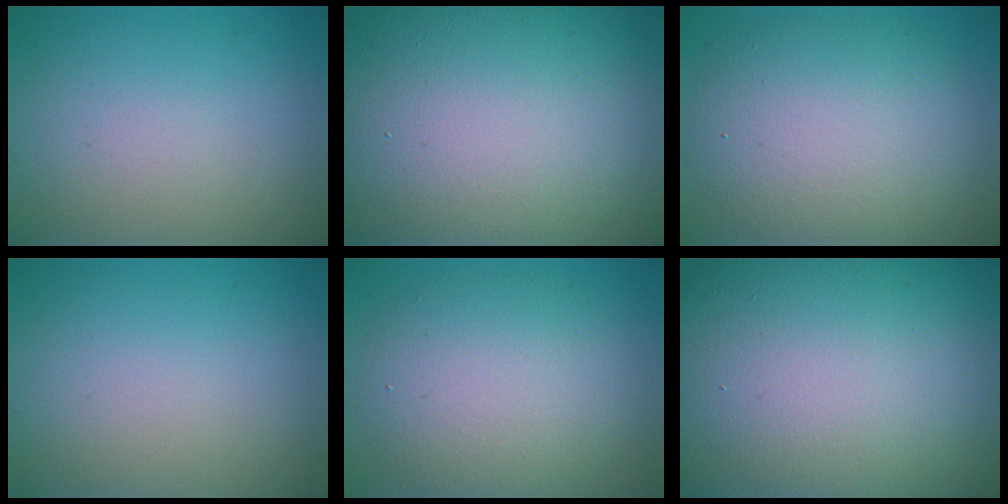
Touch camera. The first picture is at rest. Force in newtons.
{"total": 23.5, "press": 23.4, "slide": 1.6}
{"total": 9.9, "press": 9.8, "slide": 0.8}
{"total": 0.0}
{"total": 7.3, "press": 7.2, "slide": 0.8}
{"total": 30.8, "press": 30.8, "slide": 1.1}